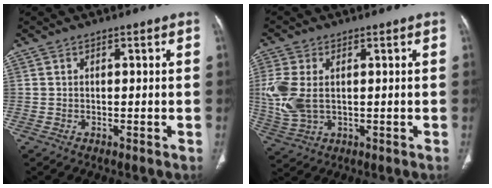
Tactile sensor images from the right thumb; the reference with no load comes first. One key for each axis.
{"total": 9.3, "fx": 0.8, "fy": 5.6, "fz": 7.3, "tx": -0.194, "ty": 0.000, "tz": 0.025}